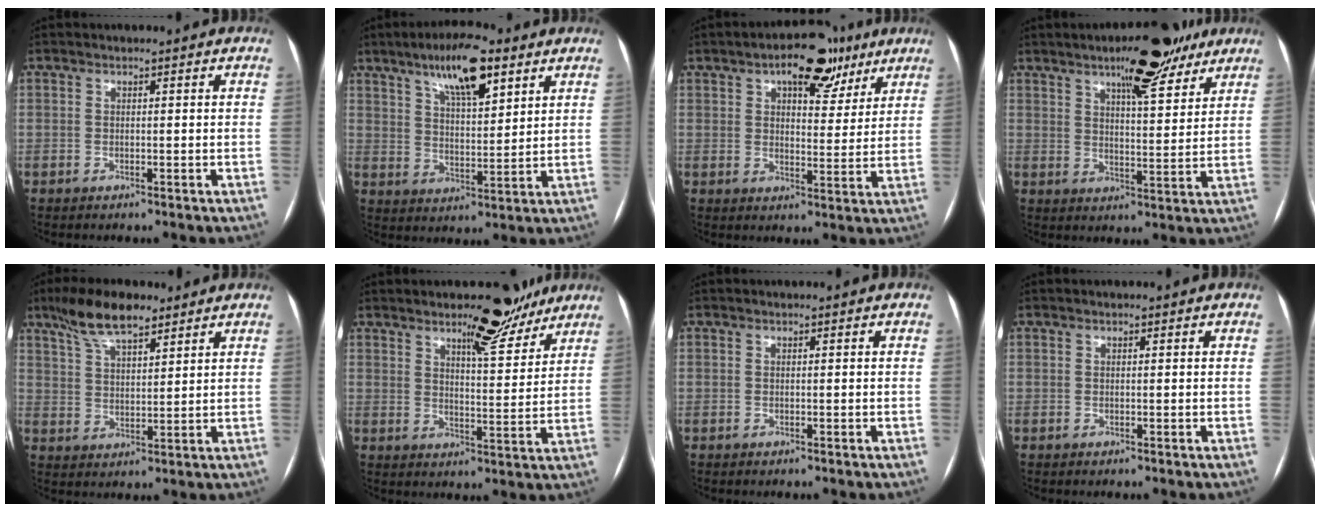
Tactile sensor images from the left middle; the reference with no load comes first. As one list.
[{"total": 11.1, "force": [6.8, 2.9, 8.2], "torque": [-0.141, 0.010, 0.115]}, {"total": 9.9, "force": [6.1, 4.5, 6.3], "torque": [-0.082, 0.019, 0.088]}, {"total": 11.2, "force": [7.6, 2.7, 7.7], "torque": [-0.110, 0.006, 0.112]}, {"total": 9.2, "force": [6.8, 2.7, 5.6], "torque": [-0.108, 0.016, 0.124]}, {"total": 8.6, "force": [6.7, 2.2, 4.9], "torque": [-0.067, -0.003, 0.101]}, {"total": 0.0}, {"total": 0.0}]